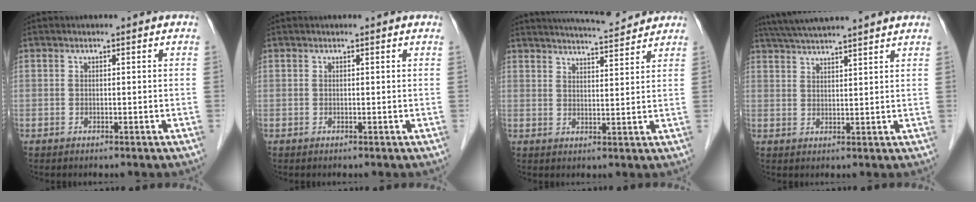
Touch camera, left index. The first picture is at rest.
{"total": 0.6, "force": [0.6, 0.0, 0.2], "torque": [-0.003, 0.005, 0.007]}
{"total": 9.8, "force": [9.3, 0.6, 3.0], "torque": [-0.051, 0.014, 0.130]}
{"total": 12.0, "force": [10.7, -0.6, 5.2], "torque": [-0.094, 0.035, 0.154]}